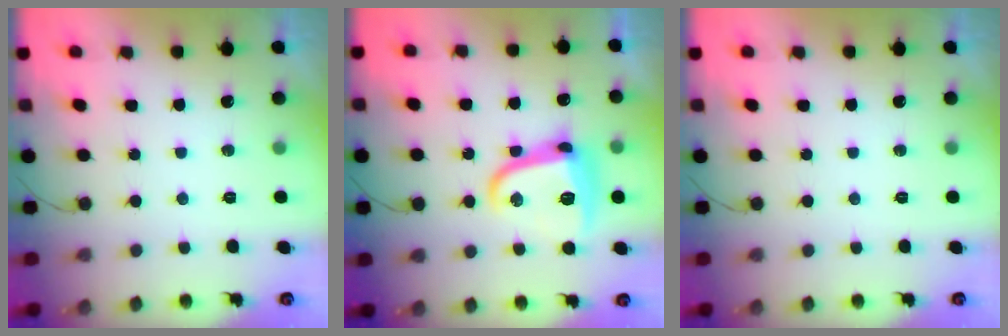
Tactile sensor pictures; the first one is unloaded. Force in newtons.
{"total": 15.6, "press": 15.5, "slide": 0.5}
{"total": 0.0}